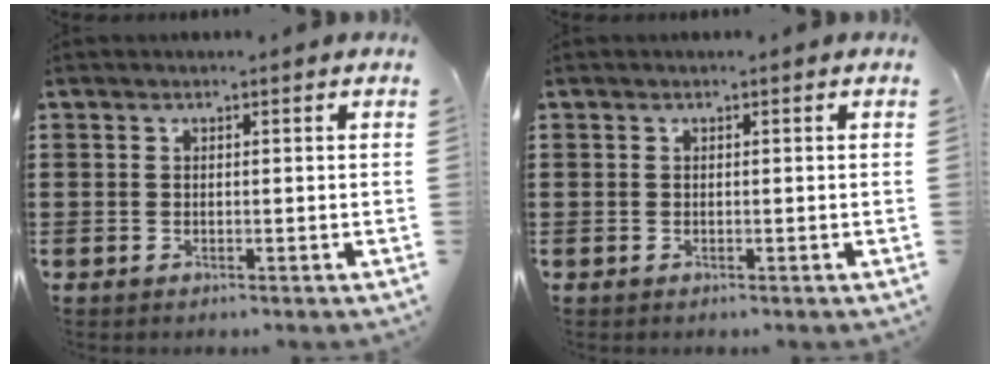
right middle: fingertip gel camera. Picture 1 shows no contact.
{"total": 0.0}